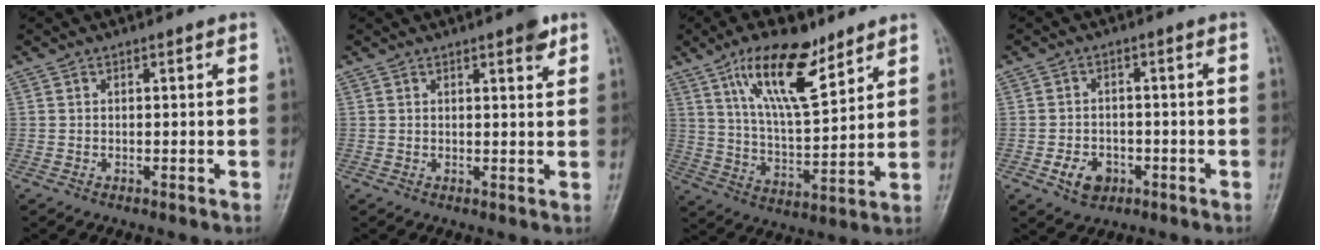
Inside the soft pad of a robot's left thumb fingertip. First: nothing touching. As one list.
[{"total": 3.1, "force": [1.9, 0.8, 2.3], "torque": [-0.024, -0.009, 0.022]}, {"total": 14.7, "force": [9.1, 5.2, 10.3], "torque": [-0.156, -0.048, 0.167]}, {"total": 5.1, "force": [-2.1, 3.9, 2.6], "torque": [-0.030, 0.011, -0.030]}]